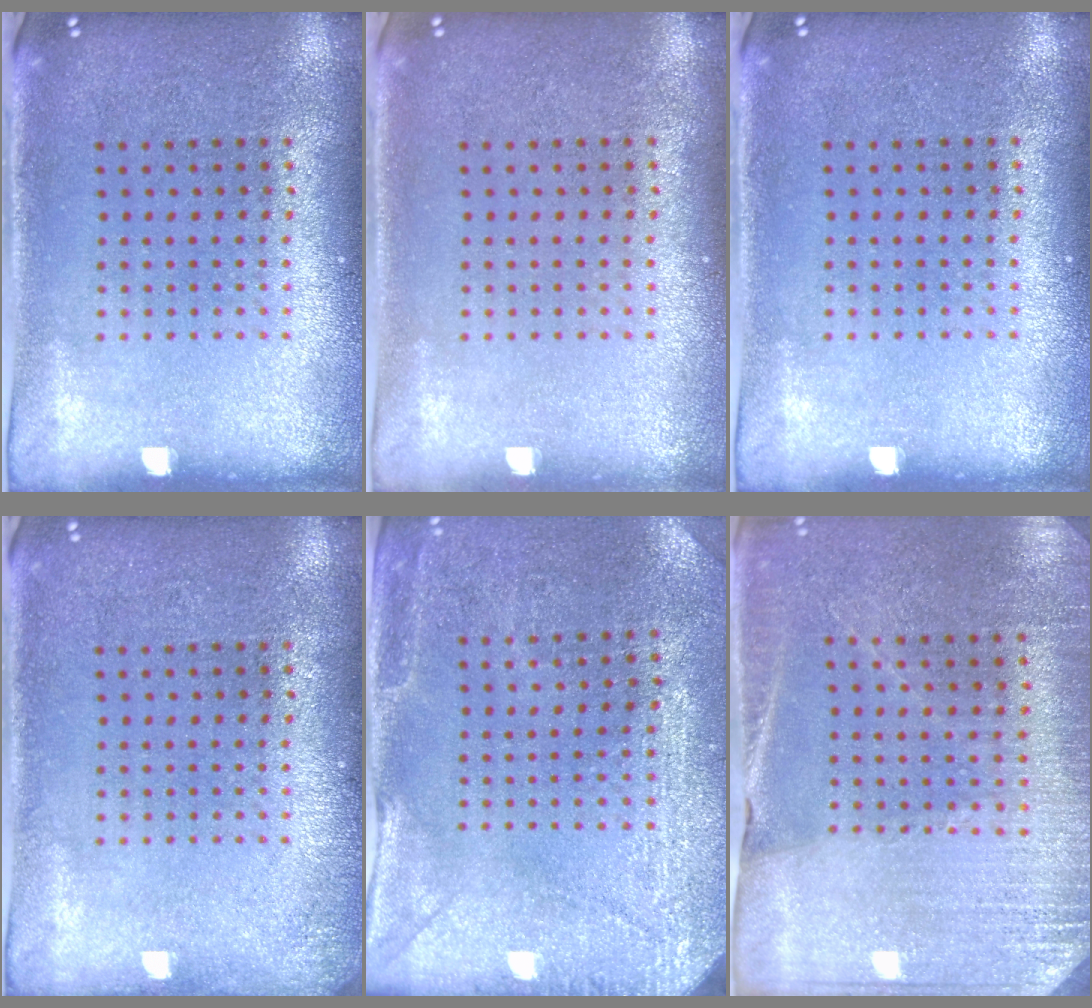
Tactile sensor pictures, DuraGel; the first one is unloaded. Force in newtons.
{"total": 0.0}
{"total": 0.0}
{"total": 1.0, "press": 1.0, "slide": 0.3}
{"total": 2.8, "press": 2.7, "slide": 0.9}
{"total": 2.7, "press": 2.6, "slide": 0.3}